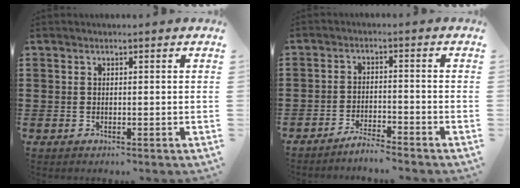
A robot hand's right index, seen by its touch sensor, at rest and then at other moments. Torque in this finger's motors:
{"motor_torque": [0.12, 0.38, -0.01, 0.00]}